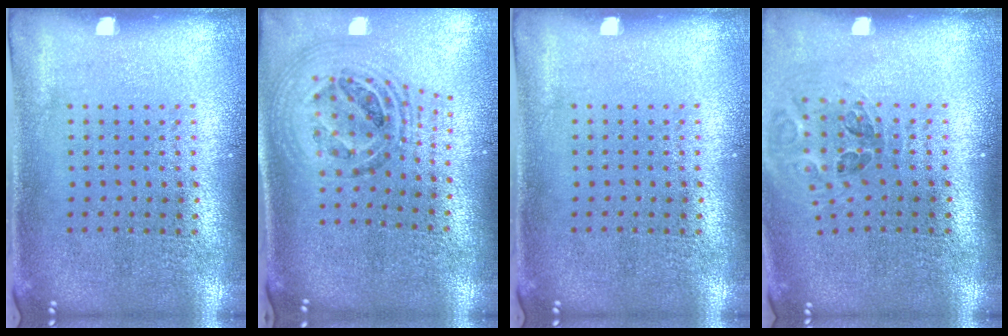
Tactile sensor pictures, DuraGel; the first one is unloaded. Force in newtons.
{"total": 1.6, "press": 1.4, "slide": 0.8}
{"total": 0.0}
{"total": 1.2, "press": 1.1, "slide": 0.4}